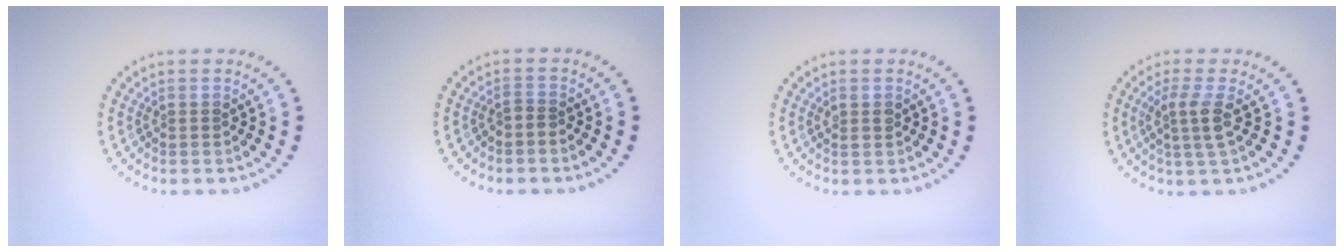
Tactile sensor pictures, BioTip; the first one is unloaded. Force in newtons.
{"total": 0.7, "press": 0.4, "slide": 0.6}
{"total": 0.9, "press": 0.8, "slide": 0.4}
{"total": 2.6, "press": 2.1, "slide": 1.5}